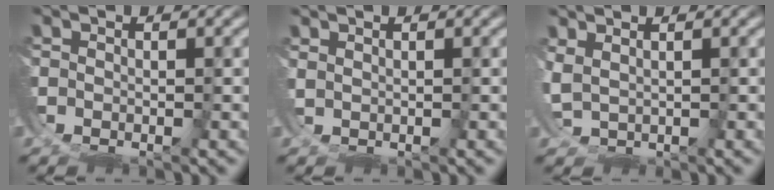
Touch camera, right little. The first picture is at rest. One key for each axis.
{"total": 0.6, "fx": 0.6, "fy": 0.2, "fz": 0.0, "tx": -0.004, "ty": 0.002, "tz": 0.015}
{"total": 1.7, "fx": 0.4, "fy": 1.4, "fz": 0.9, "tx": -0.044, "ty": -0.011, "tz": 0.022}